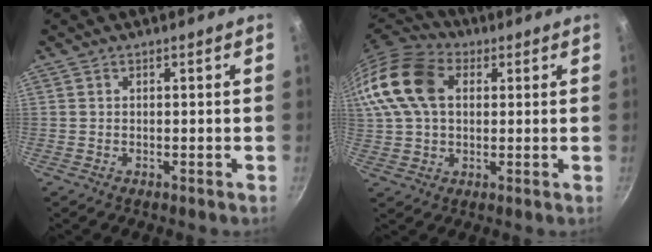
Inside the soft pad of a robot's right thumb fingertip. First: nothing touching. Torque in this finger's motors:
{"motor_torque": [2.51, 2.50, 1.79, -0.27, 0.71]}